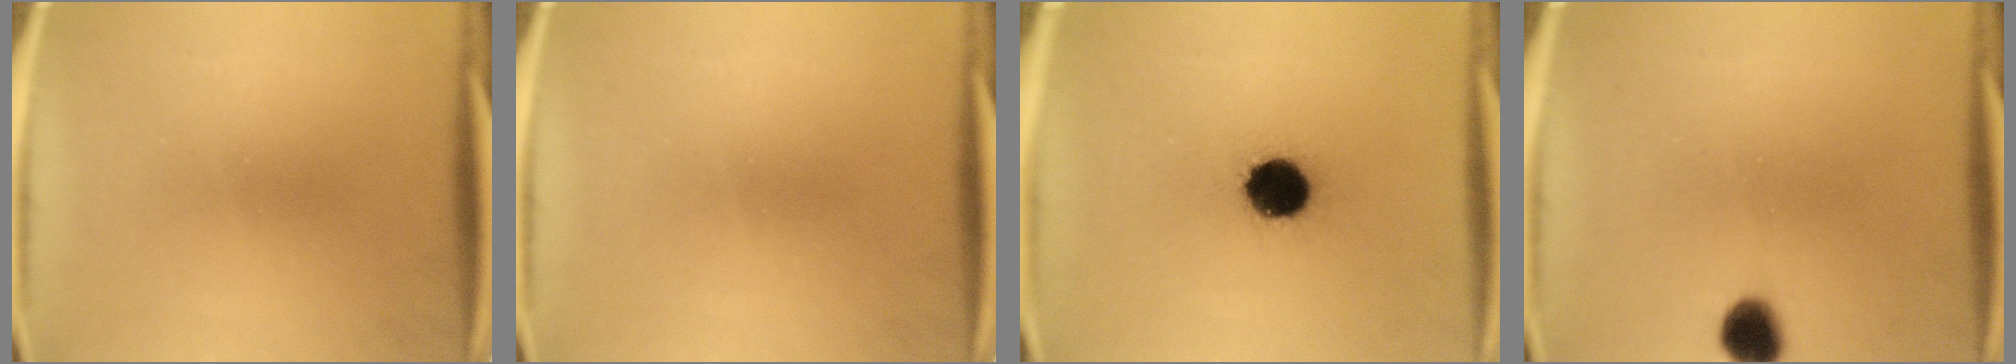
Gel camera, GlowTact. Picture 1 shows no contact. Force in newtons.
{"total": 0.0}
{"total": 12.5}
{"total": 5.5}